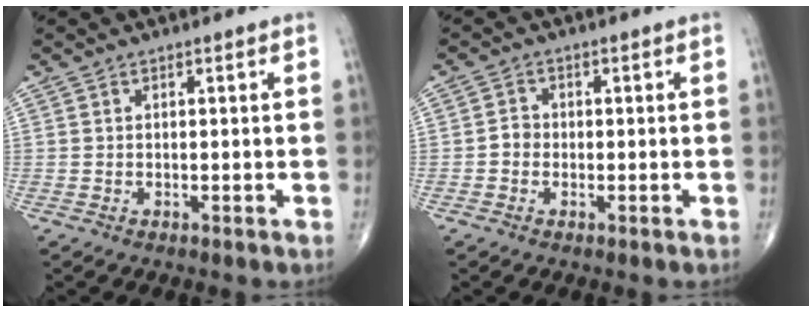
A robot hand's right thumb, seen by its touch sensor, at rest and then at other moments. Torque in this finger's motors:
{"motor_torque": [0.40, 0.01, 0.25, -0.15, -0.03]}